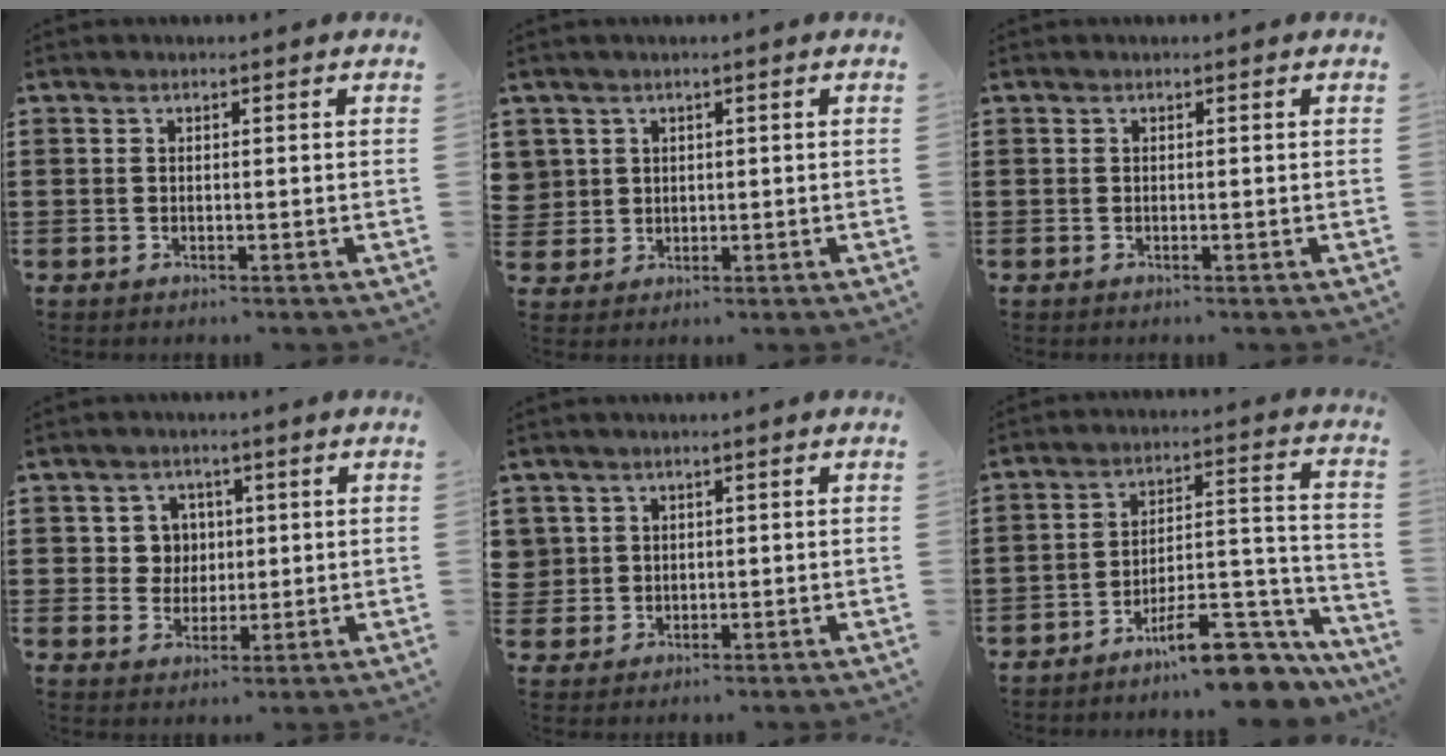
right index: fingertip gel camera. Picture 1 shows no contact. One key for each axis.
{"total": 2.6, "fx": 1.0, "fy": 2.5, "fz": 0.0, "tx": -0.013, "ty": 0.010, "tz": 0.017}
{"total": 0.0}
{"total": 4.4, "fx": 1.0, "fy": 4.1, "fz": 1.3, "tx": -0.045, "ty": 0.014, "tz": 0.016}
{"total": 2.5, "fx": 0.8, "fy": 2.3, "fz": 0.1, "tx": -0.014, "ty": 0.011, "tz": 0.014}
{"total": 11.7, "fx": -9.4, "fy": 2.6, "fz": 6.4, "tx": -0.075, "ty": 0.041, "tz": -0.173}